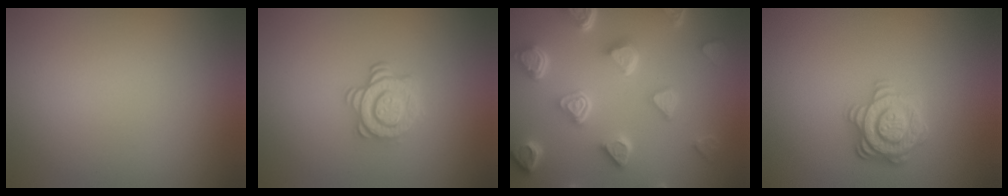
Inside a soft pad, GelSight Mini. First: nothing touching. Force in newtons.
{"total": 2.9, "press": 2.5, "slide": 1.4}
{"total": 7.6, "press": 5.9, "slide": 4.9}
{"total": 3.2, "press": 3.0, "slide": 1.1}